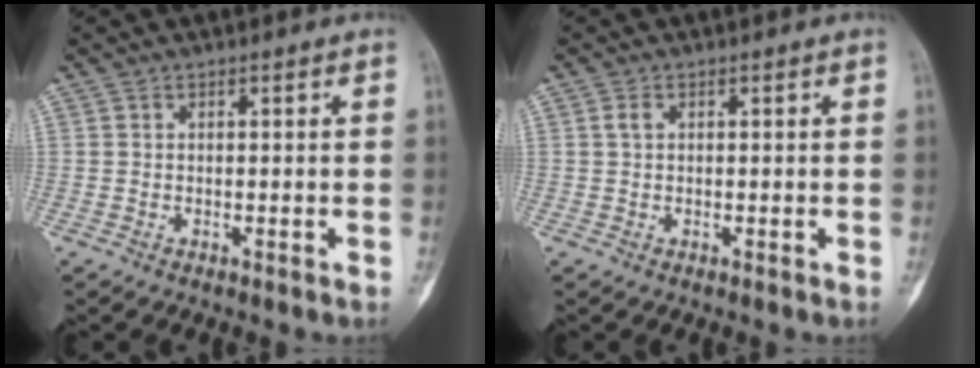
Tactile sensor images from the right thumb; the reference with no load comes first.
{"total": 1.2, "force": [0.4, 0.8, 0.9], "torque": [-0.020, 0.004, 0.008]}